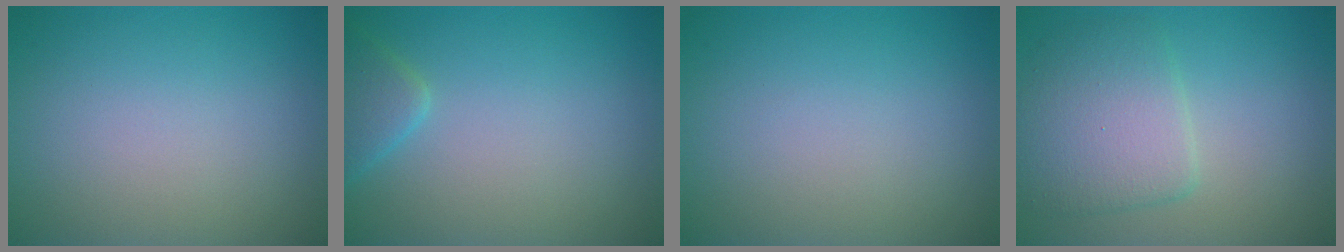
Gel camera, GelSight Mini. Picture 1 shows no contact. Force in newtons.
{"total": 2.3, "press": 2.2, "slide": 0.2}
{"total": 0.0}
{"total": 4.8, "press": 4.8, "slide": 0.1}